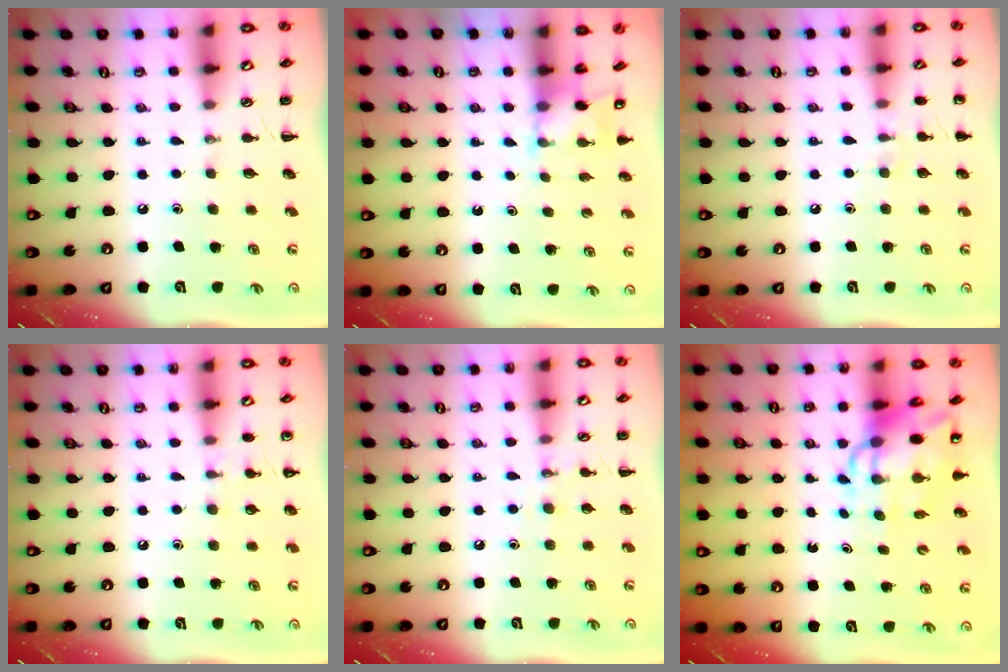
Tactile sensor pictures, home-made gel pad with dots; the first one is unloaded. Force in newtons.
{"total": 4.0, "press": 3.8, "slide": 1.2}
{"total": 5.9, "press": 5.6, "slide": 1.8}
{"total": 6.2, "press": 6.0, "slide": 1.9}
{"total": 6.7, "press": 6.5, "slide": 1.5}
{"total": 9.8, "press": 9.4, "slide": 2.9}